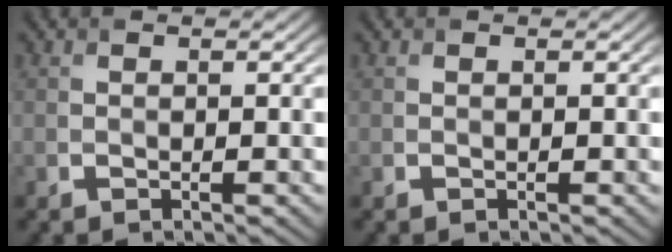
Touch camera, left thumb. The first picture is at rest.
{"total": 0.0}